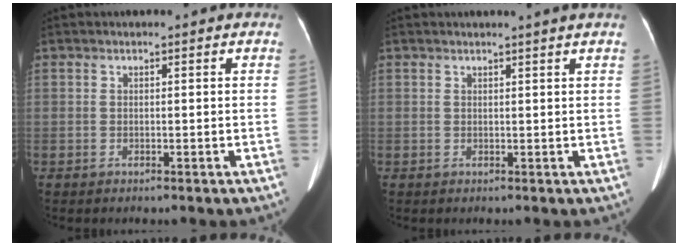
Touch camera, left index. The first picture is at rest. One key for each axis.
{"total": 2.0, "fx": 1.8, "fy": -0.6, "fz": 0.7, "tx": -0.016, "ty": -0.001, "tz": 0.024}